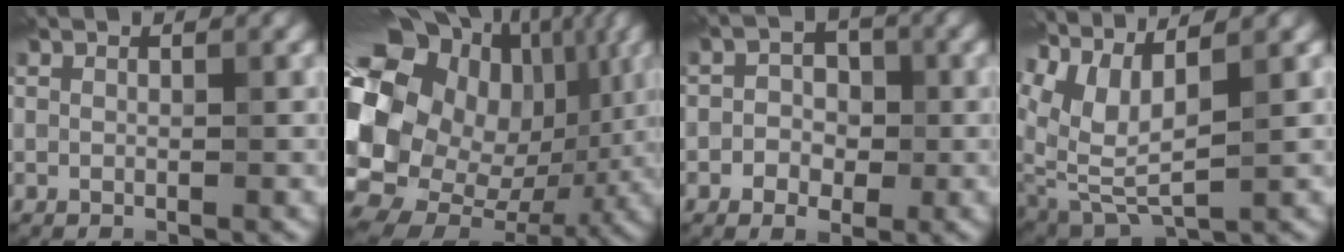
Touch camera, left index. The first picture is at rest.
{"total": 20.1, "force": [1.1, 16.3, 11.6], "torque": [-0.238, 0.015, 0.020]}
{"total": 2.6, "force": [-0.6, 2.1, 1.4], "torque": [-0.001, 0.005, -0.024]}
{"total": 5.3, "force": [3.4, 1.8, 3.7], "torque": [-0.097, -0.006, 0.077]}